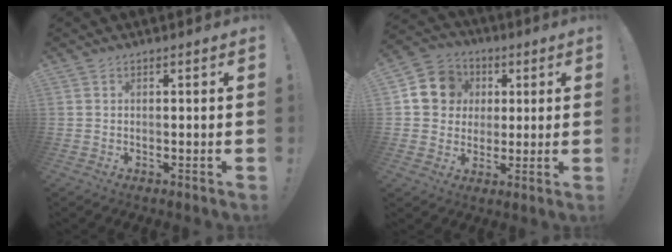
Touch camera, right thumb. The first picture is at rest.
{"total": 11.6, "force": [2.6, 10.7, 3.8], "torque": [-0.046, 0.004, 0.057]}